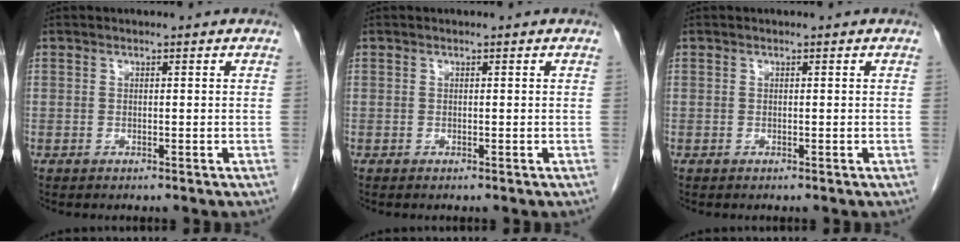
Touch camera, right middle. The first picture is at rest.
{"total": 0.0}
{"total": 0.0}